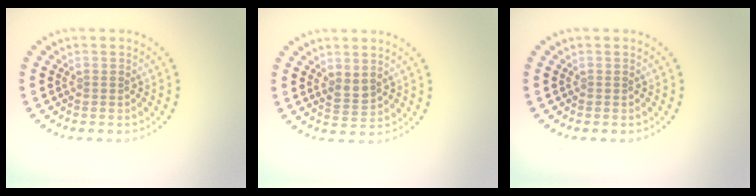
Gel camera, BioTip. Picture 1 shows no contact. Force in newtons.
{"total": 1.4, "press": 1.1, "slide": 0.8}
{"total": 0.0}